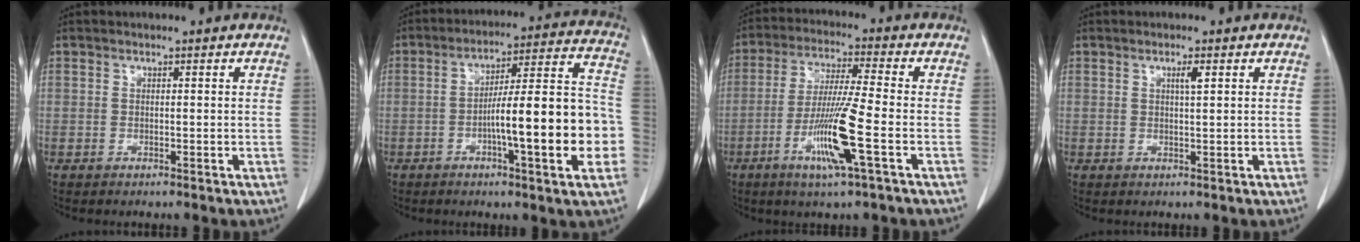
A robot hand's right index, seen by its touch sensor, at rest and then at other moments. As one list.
[{"total": 17.2, "force": [-4.2, 1.8, 16.6], "torque": [-0.226, 0.024, -0.060]}, {"total": 11.1, "force": [-4.0, -0.5, 10.3], "torque": [-0.204, -0.017, -0.079]}, {"total": 1.6, "force": [0.7, 0.1, 1.4], "torque": [-0.025, -0.001, 0.011]}]